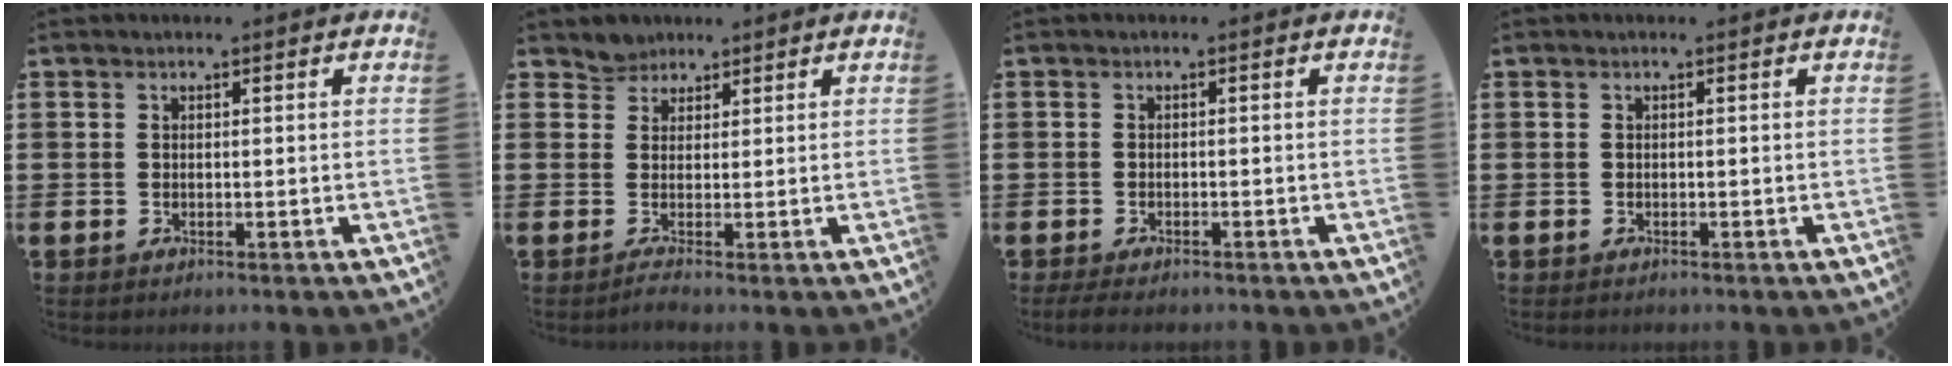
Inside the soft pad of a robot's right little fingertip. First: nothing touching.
{"total": 2.4, "force": [2.0, 1.3, 0.0], "torque": [-0.002, -0.007, 0.036]}
{"total": 1.1, "force": [-0.9, 0.3, 0.6], "torque": [-0.013, -0.001, -0.018]}
{"total": 0.0}